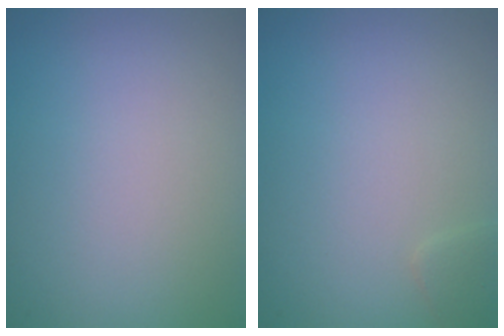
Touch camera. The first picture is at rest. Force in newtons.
{"total": 0.8, "press": 0.8, "slide": 0.0}